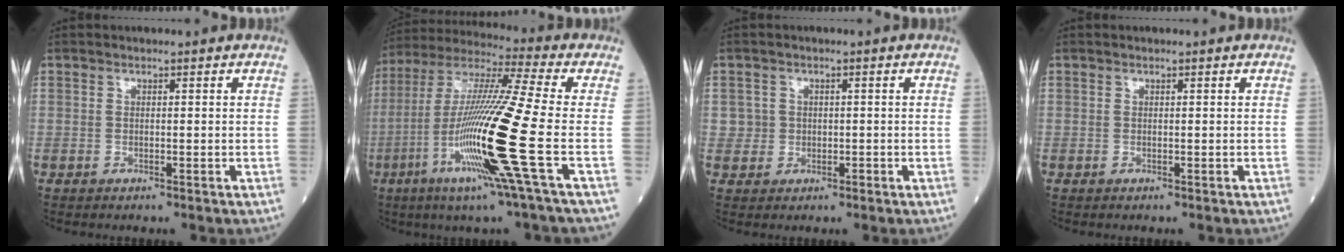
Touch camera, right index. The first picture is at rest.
{"total": 19.4, "force": [-5.7, -1.4, 18.5], "torque": [-0.387, -0.030, -0.124]}
{"total": 2.1, "force": [0.1, 2.1, 0.0], "torque": [0.007, 0.006, 0.001]}
{"total": 0.0}